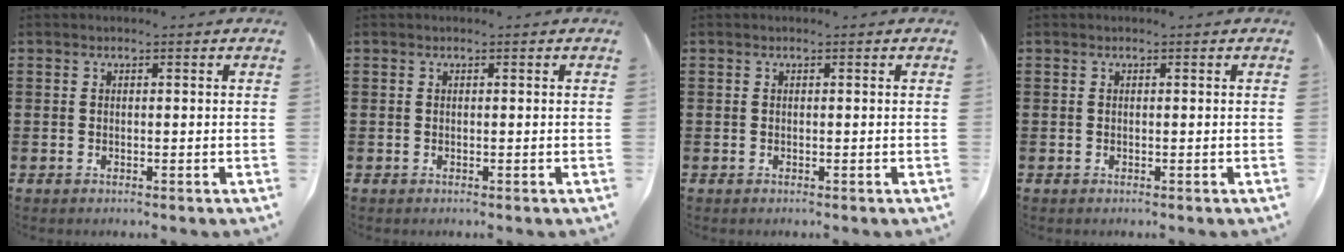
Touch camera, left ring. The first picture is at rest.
{"total": 0.0}
{"total": 0.0}
{"total": 0.0}